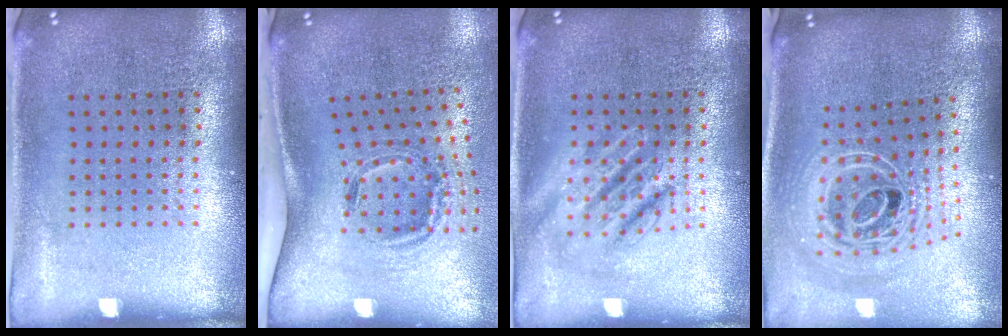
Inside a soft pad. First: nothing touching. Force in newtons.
{"total": 2.0, "press": 1.3, "slide": 1.5}
{"total": 2.7, "press": 2.7, "slide": 0.4}
{"total": 2.6, "press": 1.9, "slide": 1.9}